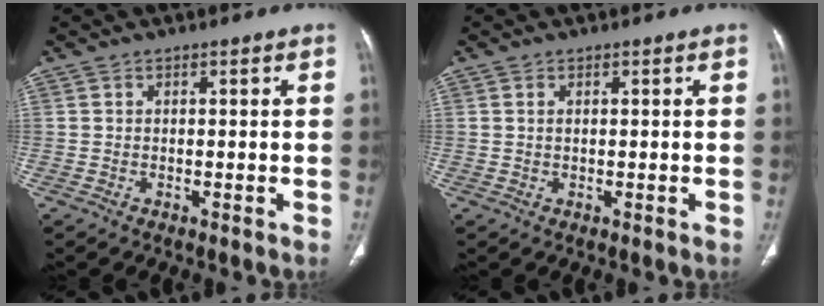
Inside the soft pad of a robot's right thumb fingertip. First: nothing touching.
{"total": 0.7, "force": [0.3, 0.4, 0.6], "torque": [-0.014, 0.003, 0.007]}